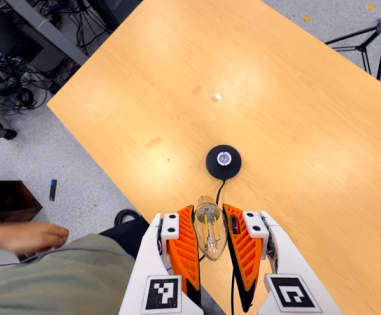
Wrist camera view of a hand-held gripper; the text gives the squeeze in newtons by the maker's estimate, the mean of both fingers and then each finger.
{"total": 21.9, "left": 24.6, "right": 19.2}